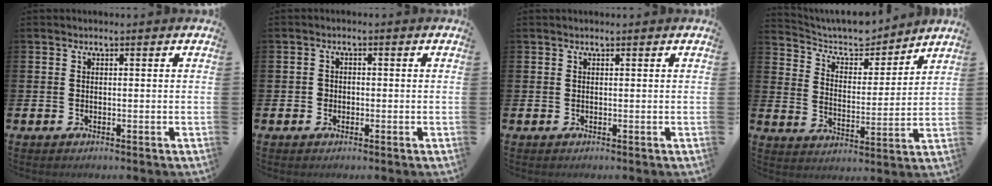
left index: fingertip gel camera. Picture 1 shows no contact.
{"total": 1.3, "force": [-0.4, 1.2, 0.3], "torque": [-0.001, 0.003, -0.012]}
{"total": 0.0}
{"total": 7.9, "force": [7.3, 2.4, 2.0], "torque": [-0.060, -0.059, 0.124]}